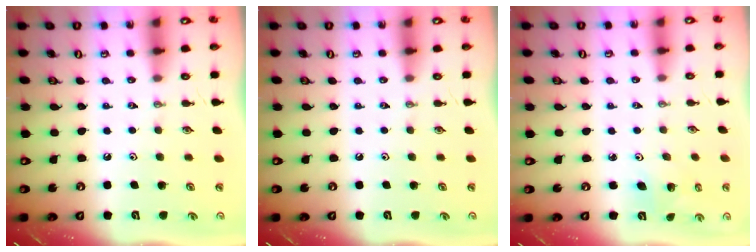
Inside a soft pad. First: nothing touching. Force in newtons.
{"total": 0.0}
{"total": 2.8, "press": 2.8, "slide": 0.2}